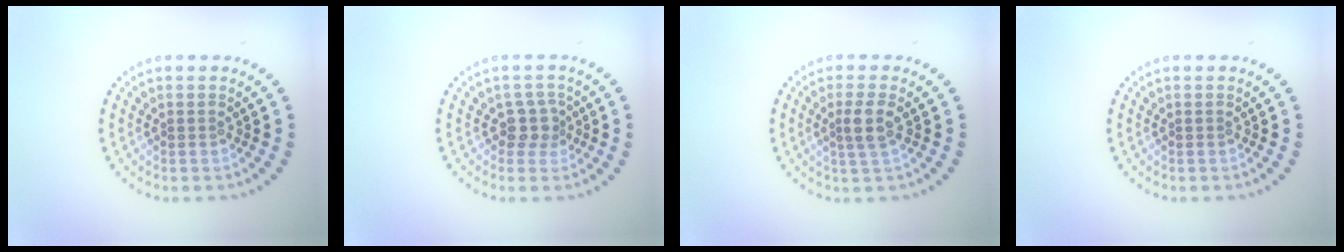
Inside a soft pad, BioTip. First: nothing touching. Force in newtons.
{"total": 1.8, "press": 1.5, "slide": 1.0}
{"total": 2.1, "press": 1.8, "slide": 1.2}
{"total": 0.0}